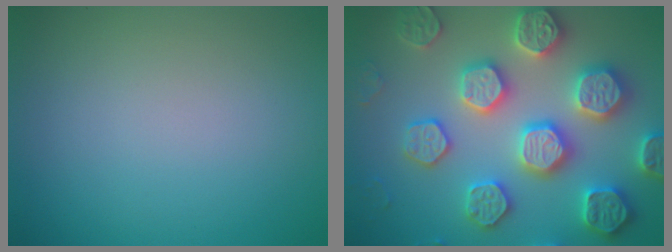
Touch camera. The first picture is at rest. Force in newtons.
{"total": 7.6, "press": 7.4, "slide": 1.7}